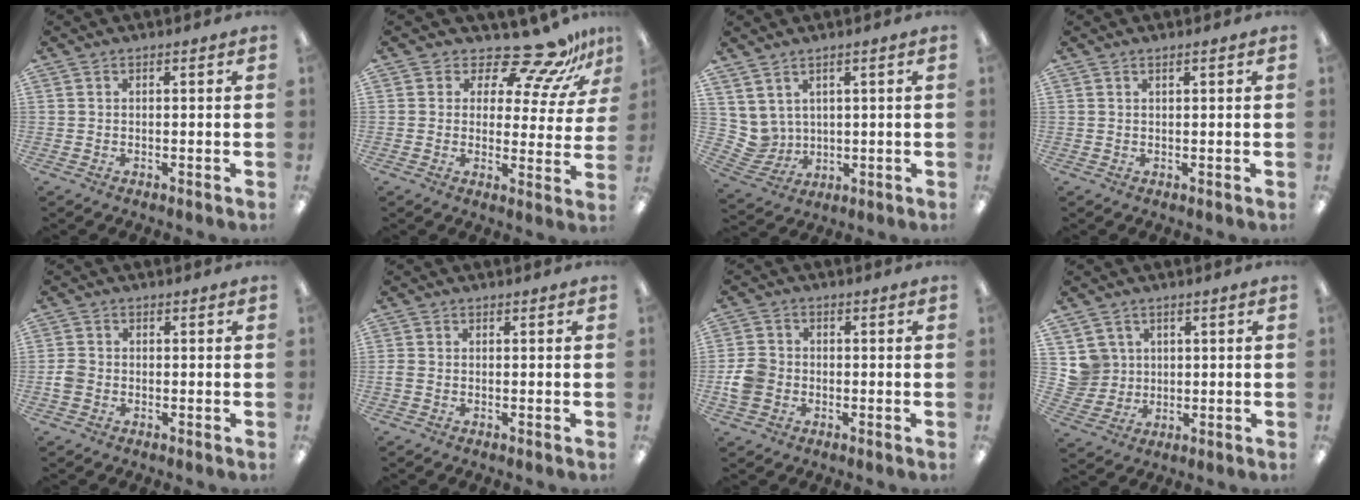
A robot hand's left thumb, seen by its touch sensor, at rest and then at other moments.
{"total": 13.9, "force": [12.0, 3.8, 5.8], "torque": [-0.098, -0.093, 0.209]}
{"total": 9.1, "force": [3.8, 8.1, 1.5], "torque": [-0.085, -0.034, 0.082]}
{"total": 0.6, "force": [0.5, 0.1, 0.2], "torque": [-0.005, 0.000, 0.009]}
{"total": 2.9, "force": [-0.9, 2.4, 1.4], "torque": [-0.020, 0.008, -0.016]}
{"total": 1.1, "force": [-0.3, 0.9, 0.6], "torque": [-0.009, 0.003, -0.005]}
{"total": 6.4, "force": [-1.5, 5.3, 3.1], "torque": [-0.057, 0.012, -0.025]}
{"total": 6.4, "force": [2.3, 5.9, -0.1], "torque": [-0.011, 0.000, 0.049]}